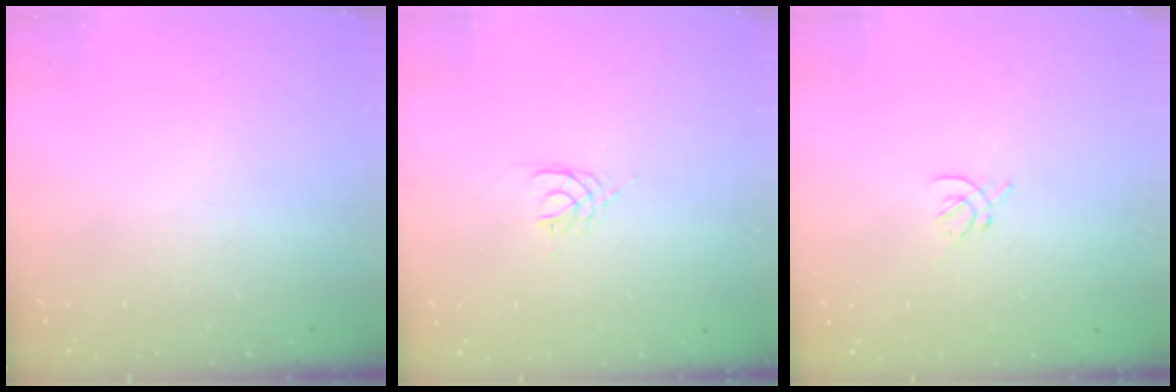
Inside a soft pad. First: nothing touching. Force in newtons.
{"total": 2.4, "press": 2.3, "slide": 0.4}
{"total": 2.0, "press": 1.9, "slide": 0.5}